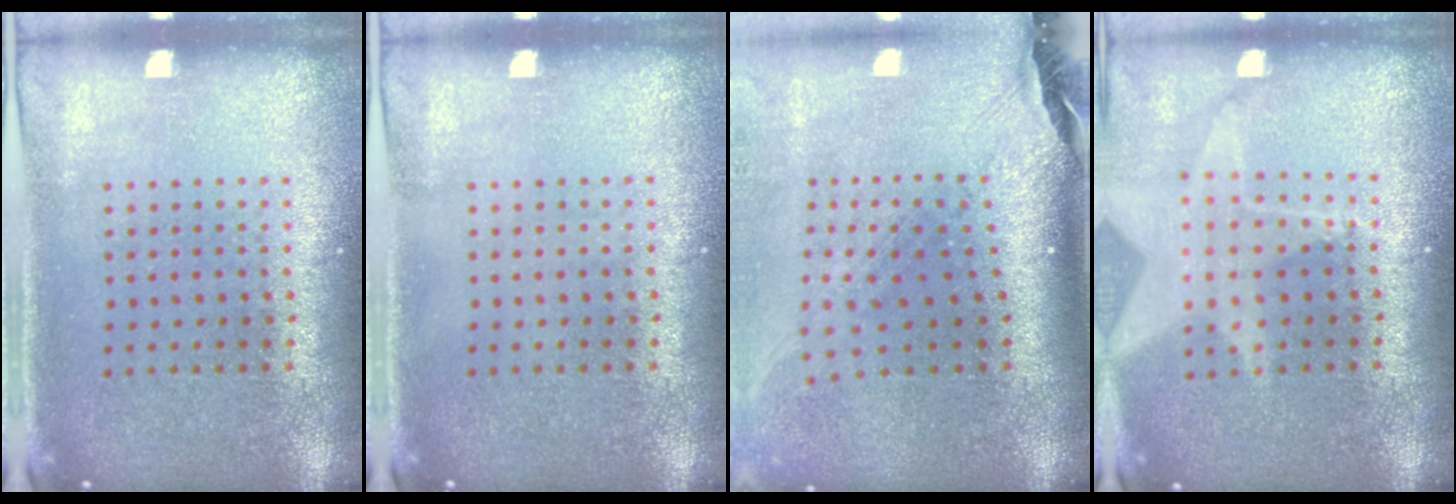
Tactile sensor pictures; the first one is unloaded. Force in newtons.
{"total": 0.0}
{"total": 2.2, "press": 1.8, "slide": 1.4}
{"total": 1.8, "press": 1.5, "slide": 1.1}